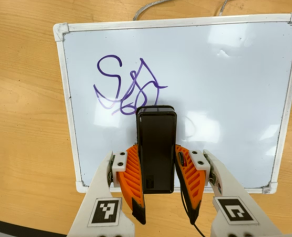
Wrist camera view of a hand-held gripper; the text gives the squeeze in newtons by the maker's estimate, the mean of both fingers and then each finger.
{"total": 5.1, "left": 3.6, "right": 6.6}